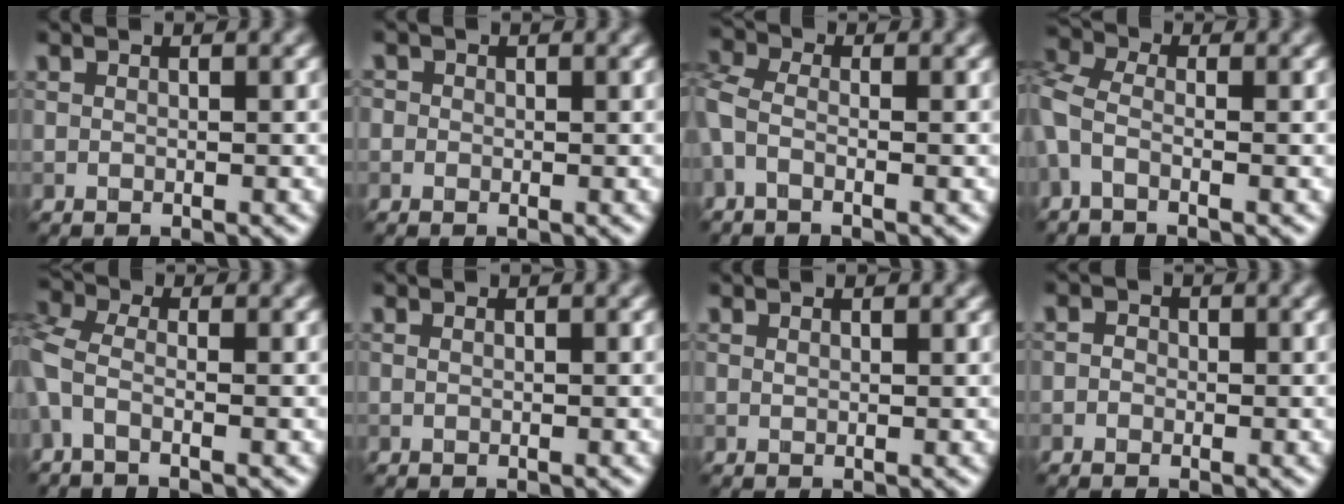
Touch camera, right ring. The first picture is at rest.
{"total": 1.1, "force": [0.3, 1.0, 0.3], "torque": [-0.001, 0.000, -0.007]}
{"total": 2.6, "force": [-0.9, 1.4, 2.0], "torque": [-0.054, -0.002, -0.034]}
{"total": 3.6, "force": [-1.1, 2.0, 2.8], "torque": [-0.075, 0.003, -0.040]}
{"total": 3.3, "force": [-1.0, 1.7, 2.7], "torque": [-0.073, 0.001, -0.038]}
{"total": 0.0}
{"total": 0.8, "force": [0.5, 0.4, 0.4], "torque": [-0.008, 0.001, 0.010]}
{"total": 1.1, "force": [0.0, 1.1, 0.4], "torque": [0.003, -0.002, -0.016]}